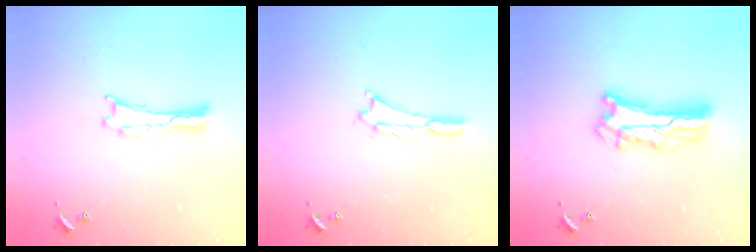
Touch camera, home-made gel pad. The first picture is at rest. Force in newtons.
{"total": 0.7, "press": 0.7, "slide": 0.3}
{"total": 9.3, "press": 9.3, "slide": 0.7}